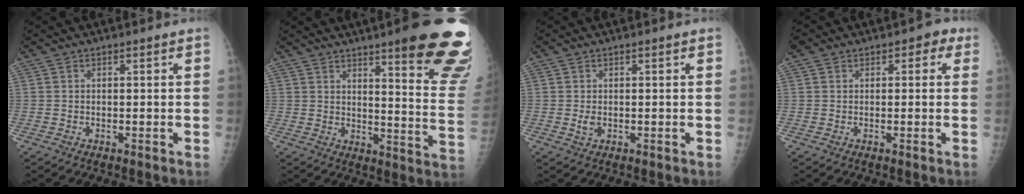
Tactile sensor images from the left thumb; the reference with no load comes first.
{"total": 21.6, "force": [13.6, 3.2, 16.5], "torque": [-0.177, -0.075, 0.172]}
{"total": 1.4, "force": [0.0, 0.8, 1.2], "torque": [-0.019, 0.001, 0.004]}
{"total": 4.1, "force": [1.6, 3.2, 2.2], "torque": [-0.009, 0.006, 0.019]}